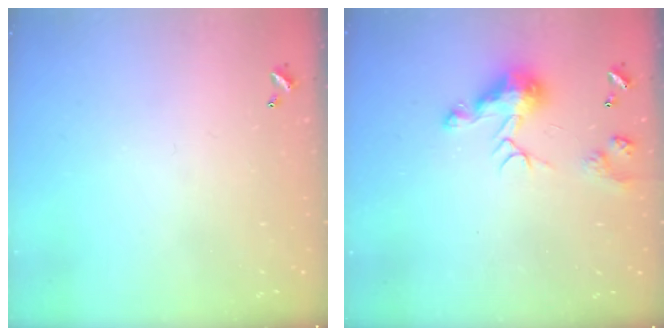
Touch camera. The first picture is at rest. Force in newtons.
{"total": 8.2, "press": 8.2, "slide": 1.0}